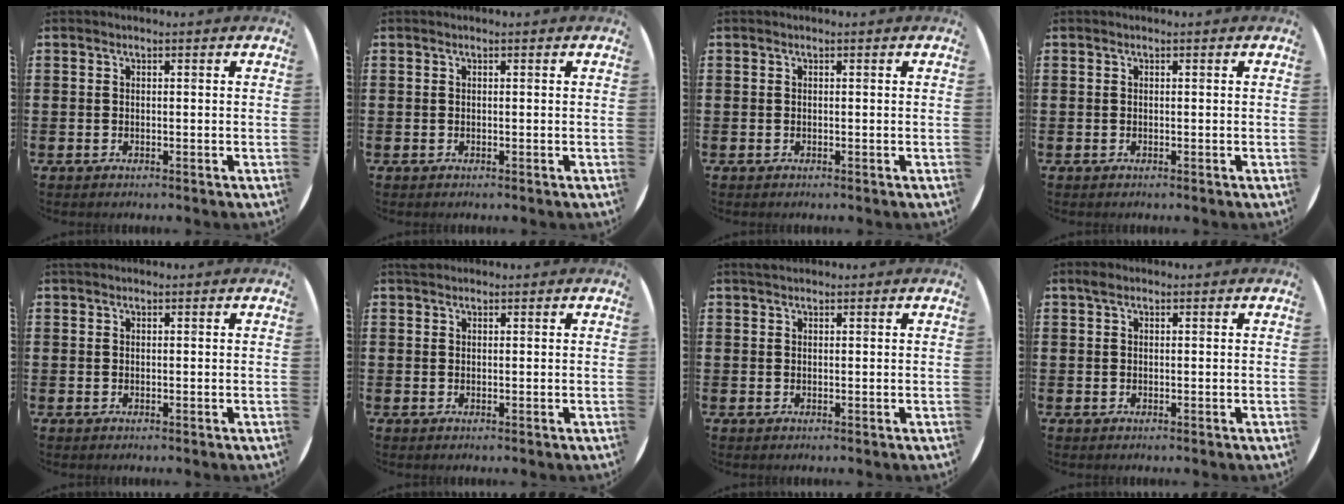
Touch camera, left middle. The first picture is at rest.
{"total": 0.0}
{"total": 0.0}
{"total": 0.0}
{"total": 0.0}
{"total": 0.8, "force": [0.8, 0.3, 0.0], "torque": [0.005, -0.002, 0.014]}
{"total": 0.9, "force": [0.8, 0.2, 0.2], "torque": [-0.005, 0.002, 0.016]}
{"total": 0.9, "force": [0.6, 0.5, 0.5], "torque": [-0.003, 0.001, 0.009]}